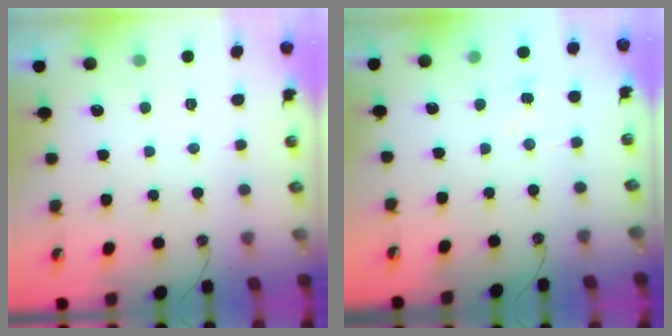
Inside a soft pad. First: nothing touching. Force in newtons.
{"total": 4.2, "press": 4.2, "slide": 0.5}